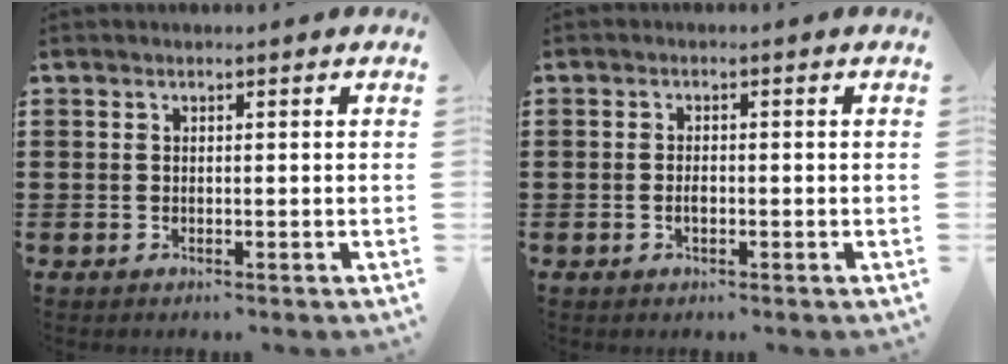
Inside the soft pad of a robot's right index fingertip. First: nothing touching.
{"total": 1.3, "force": [-0.3, 0.4, 1.2], "torque": [-0.024, -0.004, -0.003]}